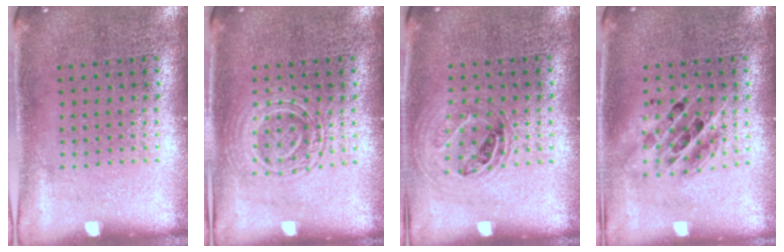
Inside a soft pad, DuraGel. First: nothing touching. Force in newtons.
{"total": 2.7, "press": 2.6, "slide": 0.6}
{"total": 1.1, "press": 1.0, "slide": 0.4}
{"total": 1.4, "press": 1.2, "slide": 0.7}